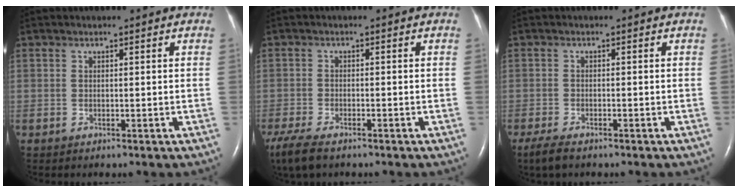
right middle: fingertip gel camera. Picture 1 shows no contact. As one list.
[{"total": 7.9, "force": [-5.9, 2.7, 4.6], "torque": [-0.091, -0.019, -0.101]}, {"total": 3.5, "force": [-2.6, 1.0, 2.1], "torque": [-0.046, -0.009, -0.042]}]